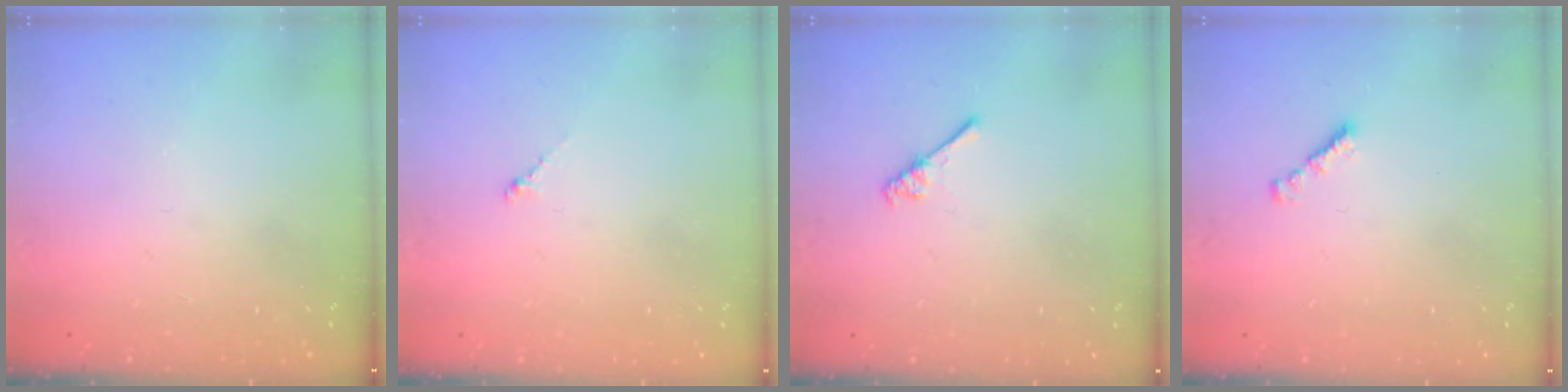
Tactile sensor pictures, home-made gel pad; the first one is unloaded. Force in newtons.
{"total": 0.8, "press": 0.6, "slide": 0.4}
{"total": 2.6, "press": 2.6, "slide": 0.3}
{"total": 1.0, "press": 0.8, "slide": 0.5}